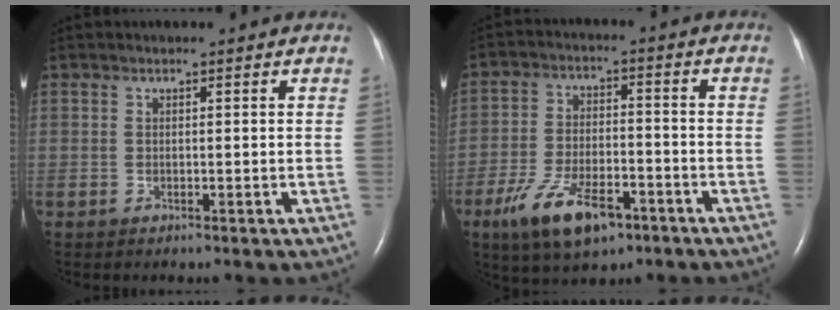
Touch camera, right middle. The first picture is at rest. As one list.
[{"total": 11.2, "force": [-6.5, 4.4, 8.0], "torque": [-0.158, -0.005, -0.109]}]